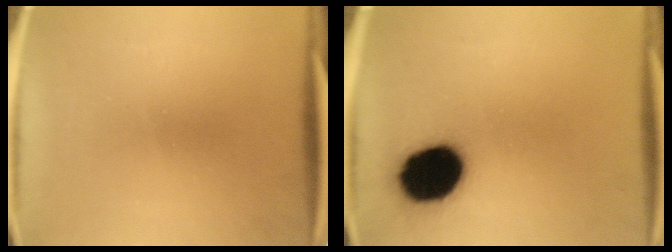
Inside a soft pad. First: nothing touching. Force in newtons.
{"total": 16.6}